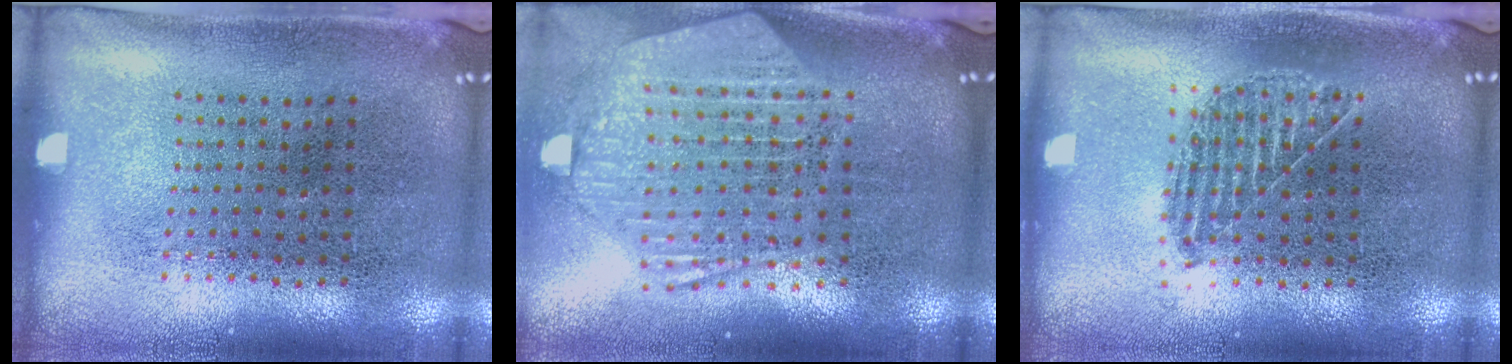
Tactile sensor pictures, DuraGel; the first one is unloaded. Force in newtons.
{"total": 2.7, "press": 2.2, "slide": 1.5}
{"total": 1.0, "press": 0.9, "slide": 0.3}